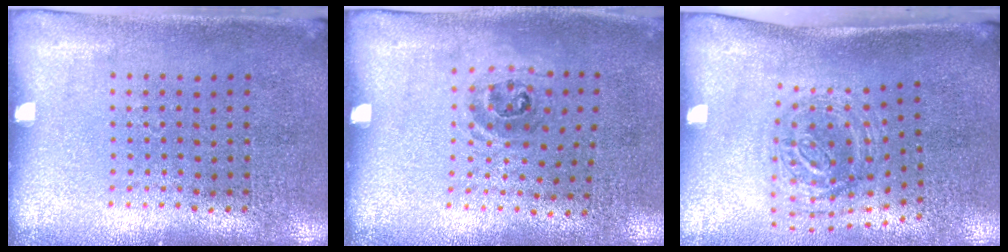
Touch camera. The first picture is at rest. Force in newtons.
{"total": 1.0, "press": 0.7, "slide": 0.7}
{"total": 1.2, "press": 1.1, "slide": 0.6}